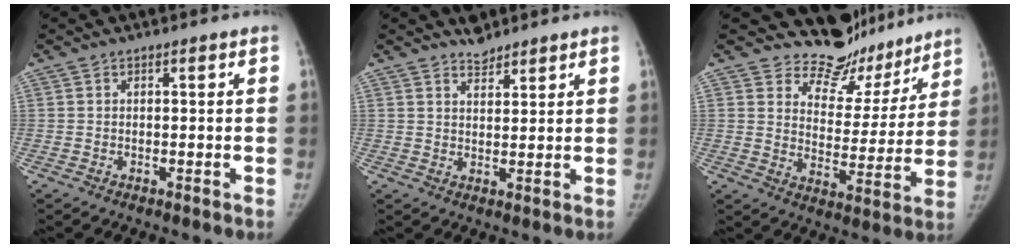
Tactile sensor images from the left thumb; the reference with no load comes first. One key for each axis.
{"total": 3.4, "fx": 3.1, "fy": 1.2, "fz": 0.6, "tx": 0.005, "ty": -0.022, "tz": 0.050}
{"total": 14.8, "fx": 13.4, "fy": 6.2, "fz": 1.3, "tx": 0.040, "ty": -0.112, "tz": 0.181}